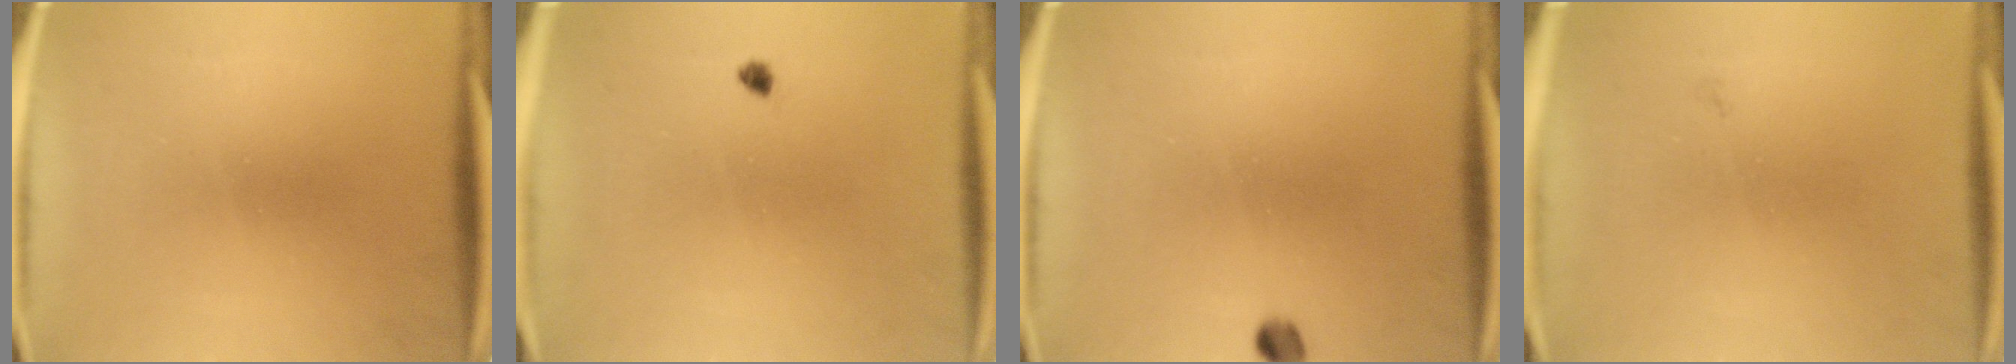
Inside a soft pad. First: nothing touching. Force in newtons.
{"total": 0.9}
{"total": 2.0}
{"total": 0.7}